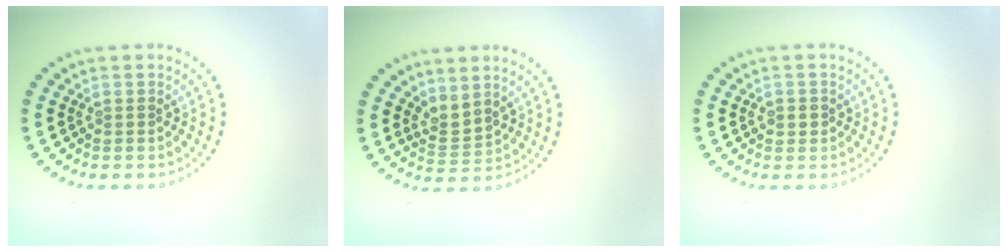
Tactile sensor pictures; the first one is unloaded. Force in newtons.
{"total": 2.1, "press": 1.4, "slide": 1.6}
{"total": 1.0, "press": 1.0, "slide": 0.3}